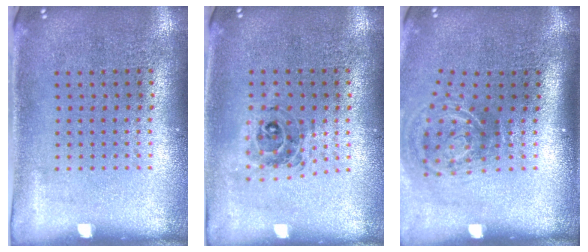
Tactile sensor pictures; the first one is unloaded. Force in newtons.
{"total": 0.7, "press": 0.7, "slide": 0.0}
{"total": 2.0, "press": 1.2, "slide": 1.6}